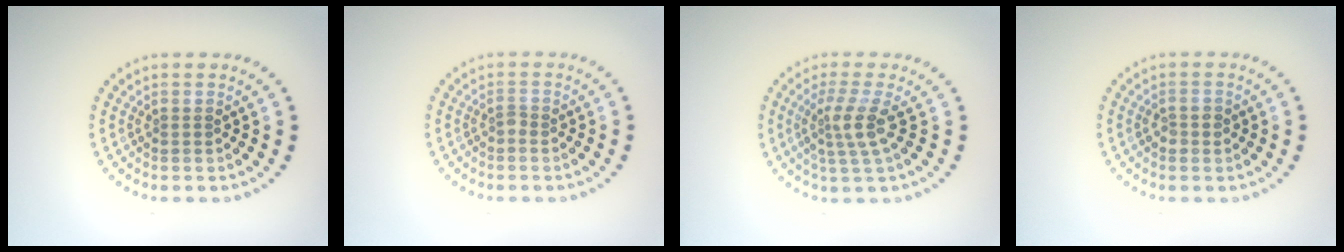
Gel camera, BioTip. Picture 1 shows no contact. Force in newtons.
{"total": 0.8, "press": 0.6, "slide": 0.5}
{"total": 2.8, "press": 2.2, "slide": 1.7}
{"total": 1.4, "press": 1.4, "slide": 0.2}